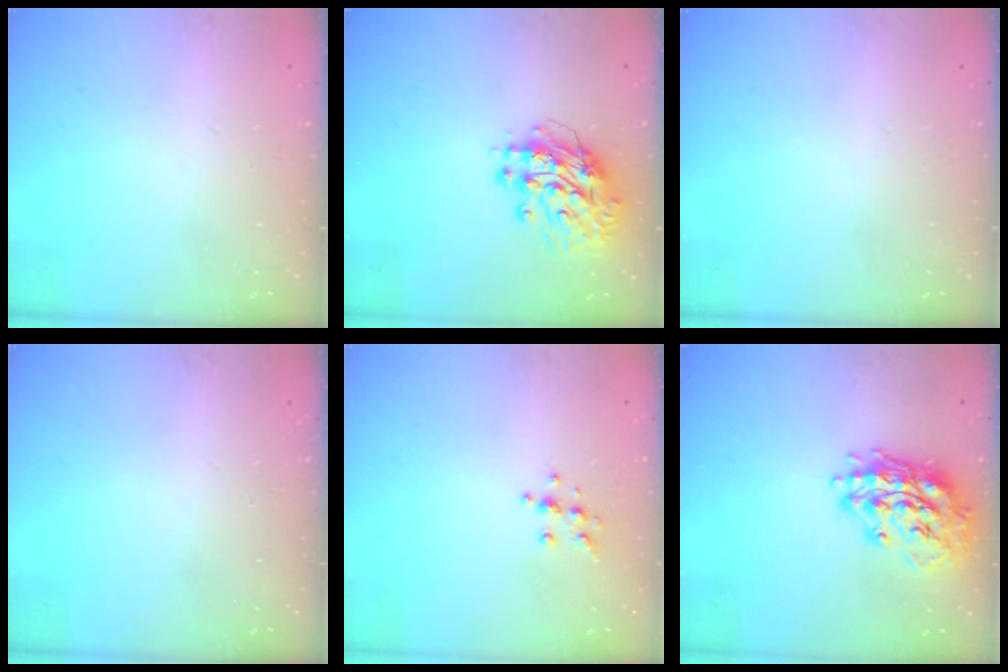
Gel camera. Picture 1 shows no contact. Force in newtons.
{"total": 12.5, "press": 12.4, "slide": 1.2}
{"total": 0.0}
{"total": 0.0}
{"total": 5.7, "press": 5.6, "slide": 1.1}
{"total": 16.5, "press": 16.4, "slide": 1.9}